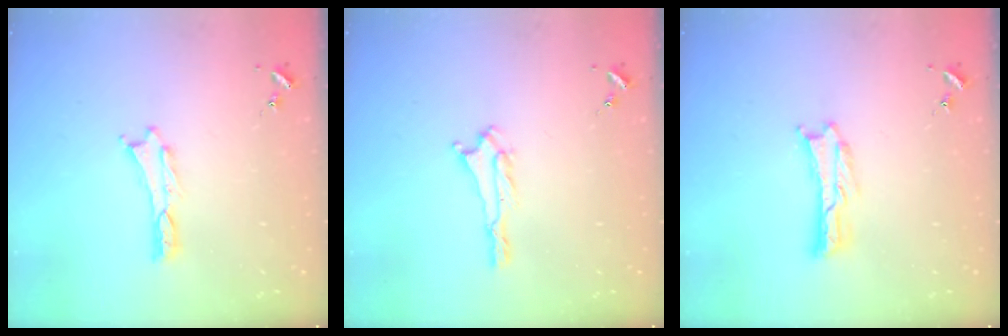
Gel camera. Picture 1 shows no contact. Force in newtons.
{"total": 0.8, "press": 0.8, "slide": 0.1}
{"total": 0.0}